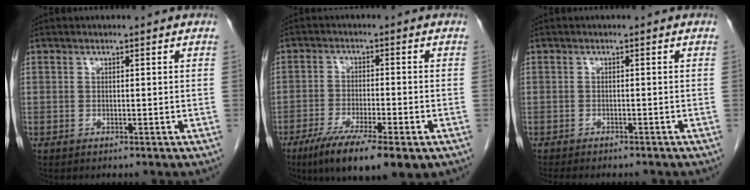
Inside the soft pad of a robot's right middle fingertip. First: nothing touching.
{"total": 11.7, "force": [-7.1, 2.1, 9.0], "torque": [-0.146, -0.024, -0.111]}
{"total": 7.3, "force": [-6.4, 1.9, 3.0], "torque": [-0.037, -0.004, -0.084]}